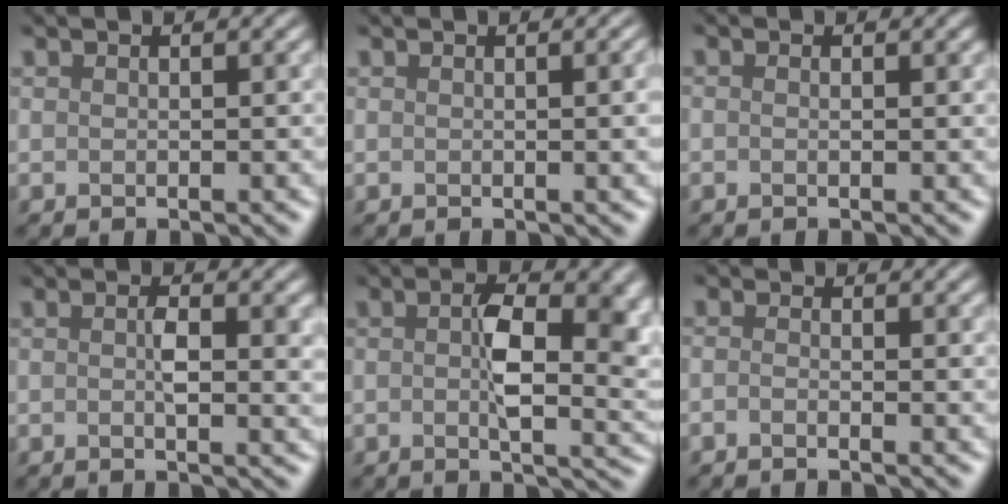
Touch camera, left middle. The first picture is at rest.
{"total": 3.8, "force": [0.5, 1.9, 3.2], "torque": [-0.004, 0.031, -0.010]}
{"total": 0.7, "force": [0.0, 0.4, 0.6], "torque": [0.004, 0.006, -0.004]}
{"total": 1.1, "force": [-0.4, -0.9, 0.3], "torque": [-0.032, -0.004, 0.015]}
{"total": 5.1, "force": [0.0, 1.1, 4.9], "torque": [-0.099, 0.005, 0.017]}
{"total": 2.1, "force": [-1.7, -0.9, -0.8], "torque": [-0.012, -0.004, -0.009]}